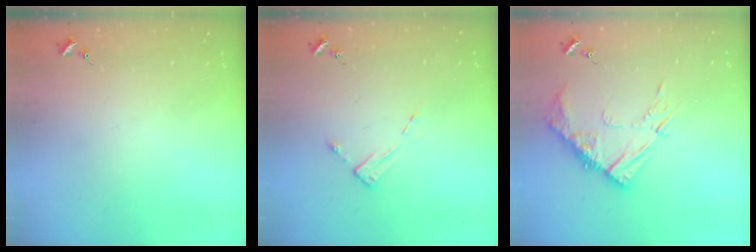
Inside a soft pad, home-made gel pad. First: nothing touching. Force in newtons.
{"total": 2.6, "press": 2.6, "slide": 0.3}
{"total": 12.2, "press": 12.1, "slide": 0.9}